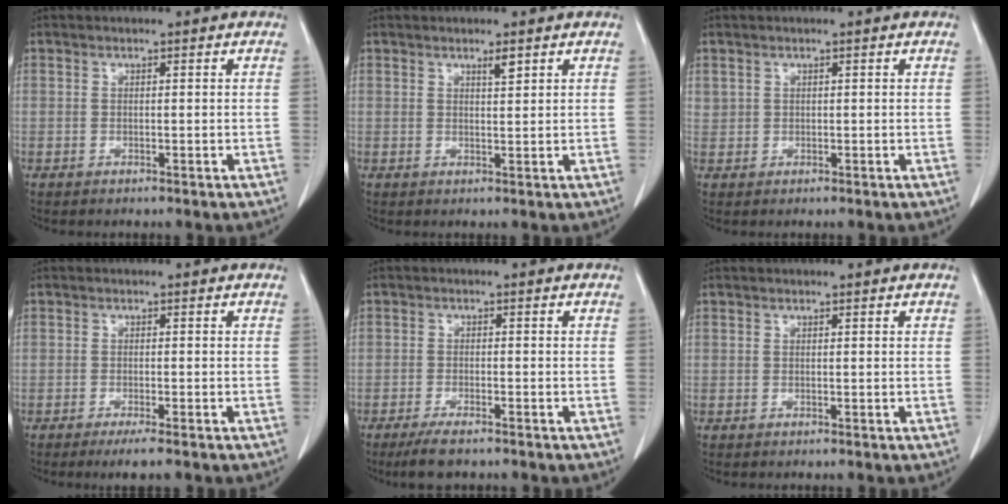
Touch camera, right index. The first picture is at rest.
{"total": 1.4, "force": [1.0, 0.1, 1.0], "torque": [-0.020, -0.004, 0.017]}
{"total": 0.9, "force": [0.6, 0.7, 0.1], "torque": [0.008, 0.006, 0.009]}
{"total": 2.7, "force": [-2.0, 0.2, 1.9], "torque": [-0.030, -0.006, -0.033]}
{"total": 4.2, "force": [-3.3, 0.7, 2.5], "torque": [-0.050, -0.009, -0.056]}
{"total": 0.0}